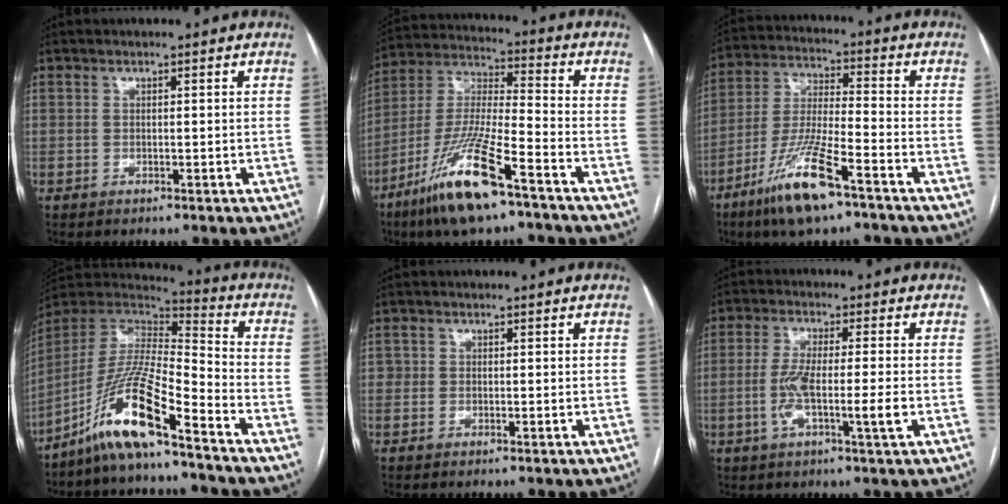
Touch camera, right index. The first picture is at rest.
{"total": 16.2, "force": [-9.8, 1.8, 12.8], "torque": [-0.273, -0.032, -0.185]}
{"total": 13.0, "force": [-8.0, 1.5, 10.2], "torque": [-0.210, -0.027, -0.149]}
{"total": 14.2, "force": [-10.0, 0.6, 10.1], "torque": [-0.207, -0.001, -0.188]}
{"total": 0.7, "force": [-0.2, 0.6, 0.2], "torque": [0.001, 0.003, -0.005]}
{"total": 7.4, "force": [-1.8, 0.2, 7.2], "torque": [-0.138, -0.001, -0.034]}